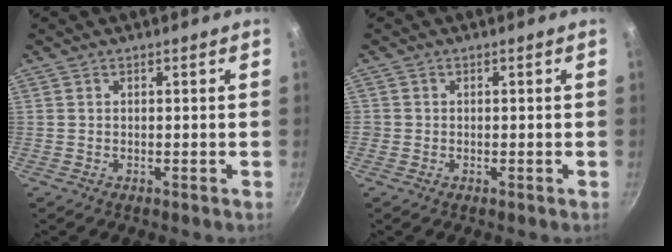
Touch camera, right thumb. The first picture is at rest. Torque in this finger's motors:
{"motor_torque": [0.10, 0.08, 0.26, 0.11, -0.02]}